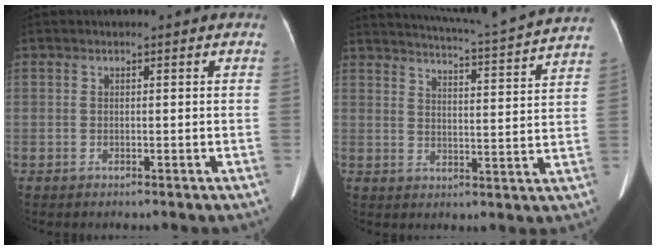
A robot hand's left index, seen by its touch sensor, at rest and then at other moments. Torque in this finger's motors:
{"motor_torque": [-0.29, -0.20, 0.00, 0.05]}